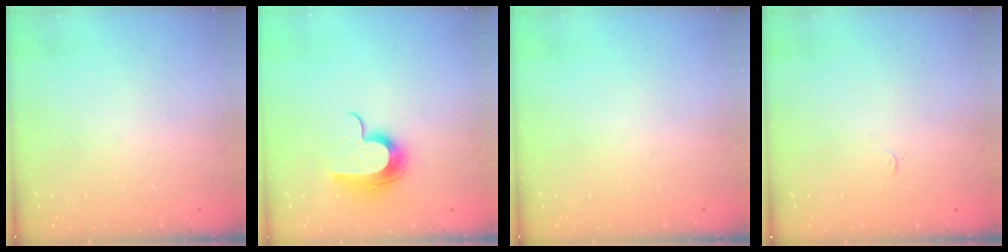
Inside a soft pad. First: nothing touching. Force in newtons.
{"total": 11.6, "press": 11.6, "slide": 0.8}
{"total": 0.0}
{"total": 2.4, "press": 2.4, "slide": 0.3}